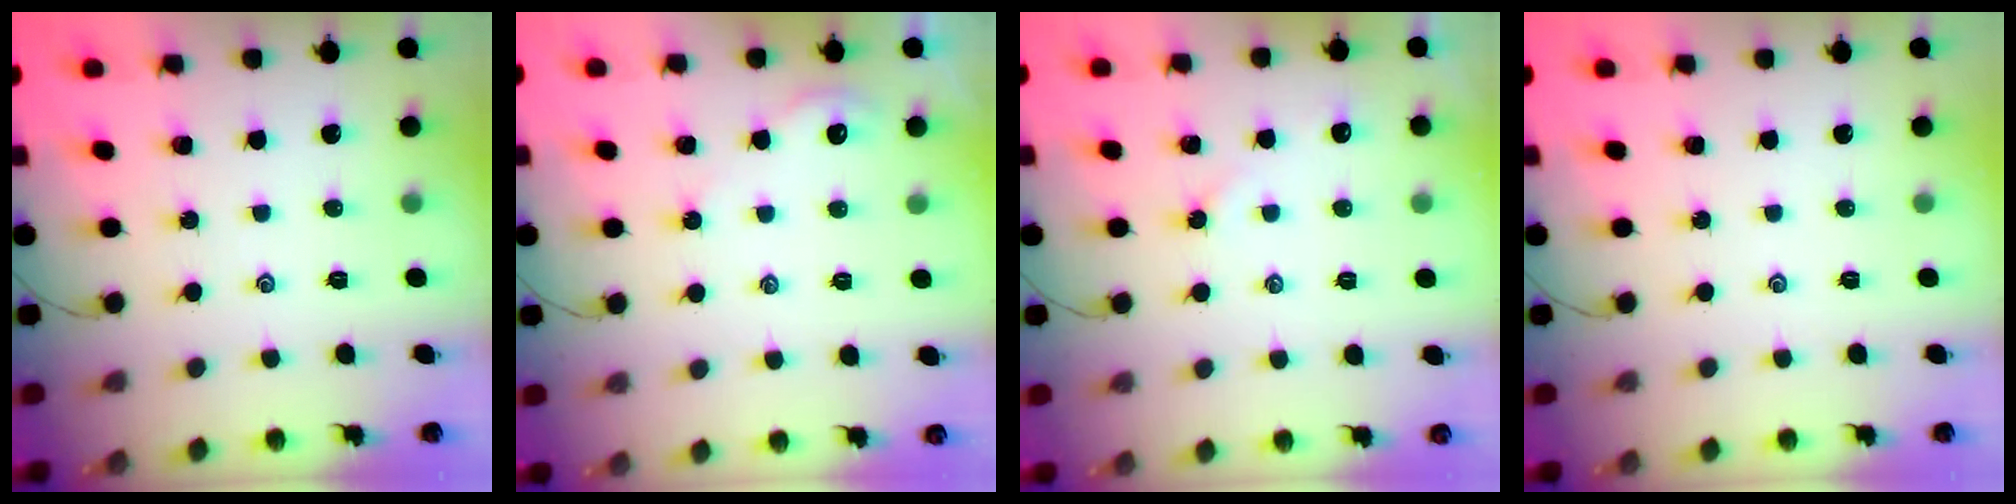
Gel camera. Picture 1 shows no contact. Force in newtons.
{"total": 2.8, "press": 2.7, "slide": 0.4}
{"total": 2.2, "press": 2.2, "slide": 0.4}
{"total": 0.0}